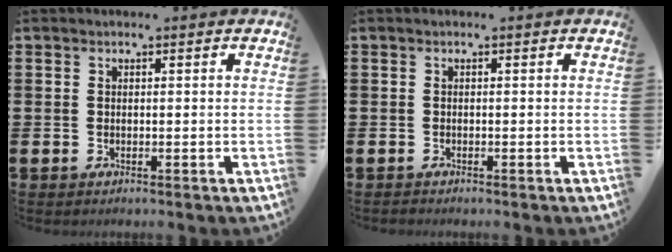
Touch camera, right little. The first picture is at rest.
{"total": 0.0}